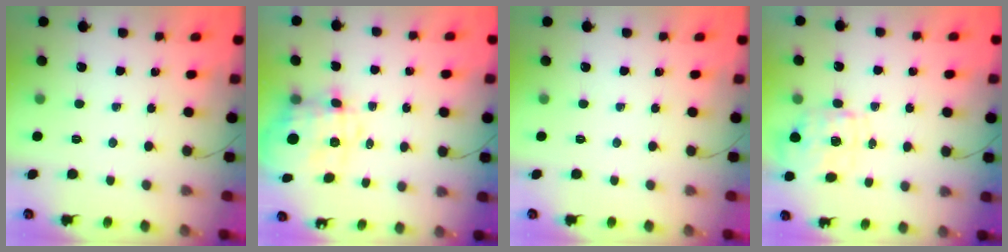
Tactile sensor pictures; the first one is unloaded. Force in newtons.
{"total": 11.9, "press": 11.7, "slide": 2.3}
{"total": 0.0}
{"total": 1.5, "press": 1.5, "slide": 0.5}